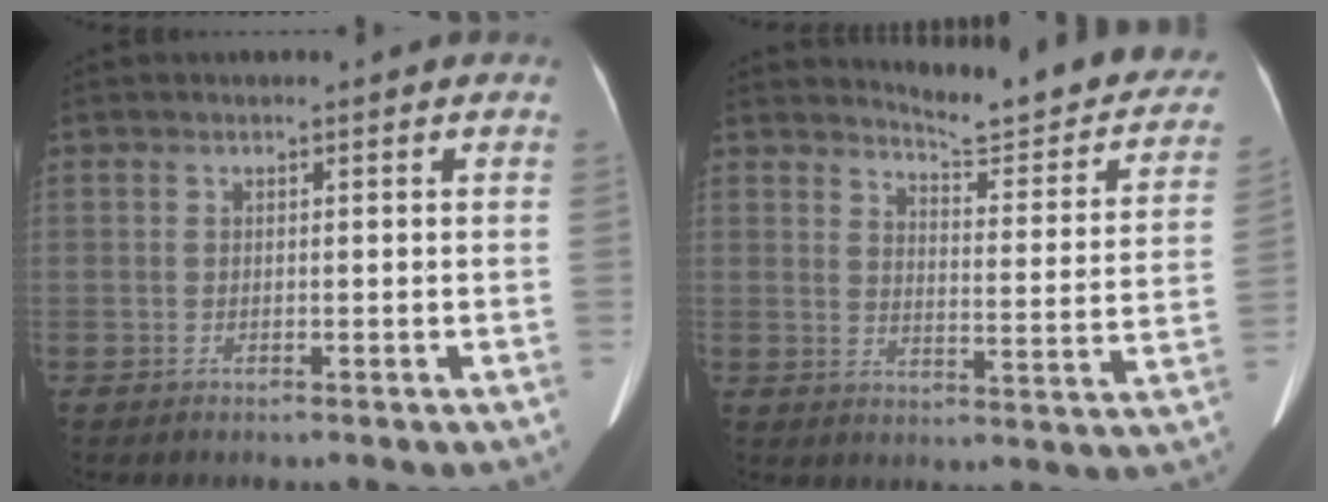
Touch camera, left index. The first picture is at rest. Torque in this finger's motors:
{"motor_torque": [0.66, -1.33, -0.01, 0.00]}